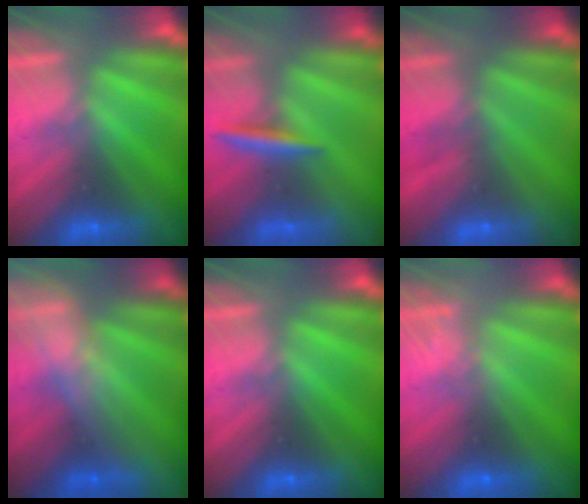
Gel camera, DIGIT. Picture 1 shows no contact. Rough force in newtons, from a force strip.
{"total": 2.9}
{"total": 1.9}
{"total": 2.9}
{"total": 0.0}
{"total": 1.6}